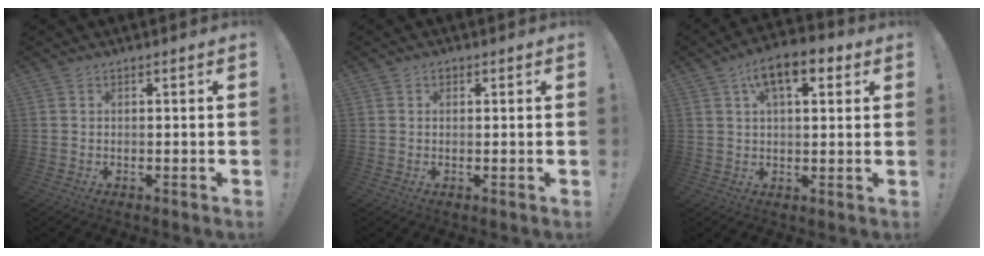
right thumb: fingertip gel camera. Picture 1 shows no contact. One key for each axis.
{"total": 1.2, "fx": 0.5, "fy": 0.9, "fz": 0.5, "tx": -0.003, "ty": 0.002, "tz": 0.007}
{"total": 9.6, "fx": 4.2, "fy": 4.4, "fz": 7.4, "tx": -0.107, "ty": -0.009, "tz": 0.071}